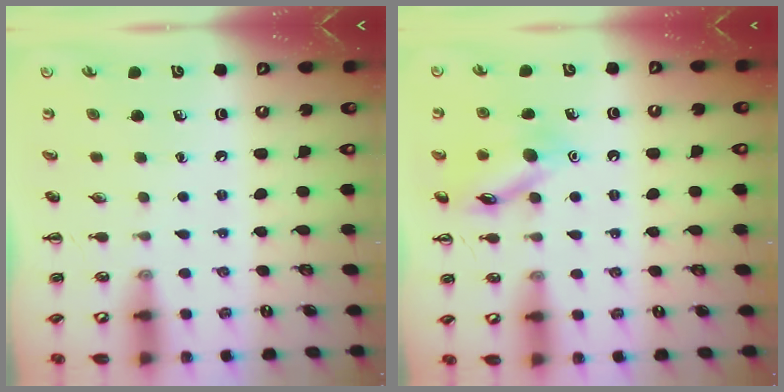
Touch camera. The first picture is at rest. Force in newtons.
{"total": 12.7, "press": 12.7, "slide": 0.7}